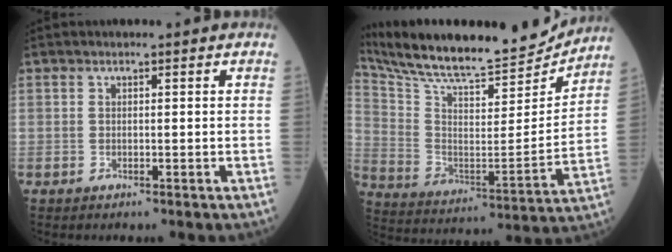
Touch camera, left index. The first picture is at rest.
{"total": 25.2, "force": [23.1, 3.5, 9.5], "torque": [-0.180, -0.035, 0.351]}